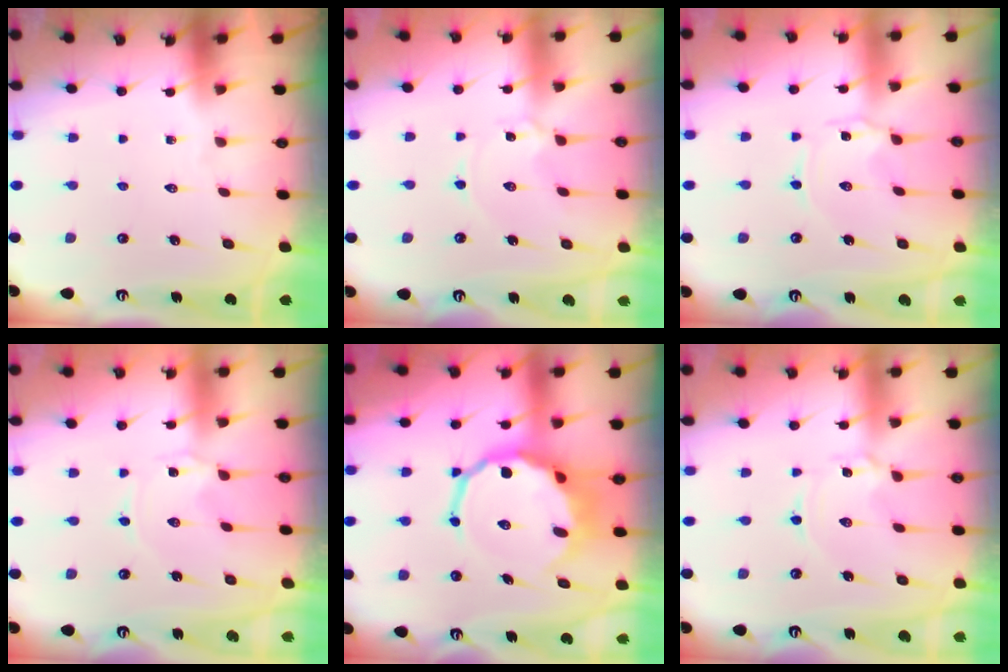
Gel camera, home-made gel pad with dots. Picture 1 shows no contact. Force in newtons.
{"total": 1.9, "press": 1.9, "slide": 0.4}
{"total": 1.3, "press": 1.3, "slide": 0.2}
{"total": 0.0}
{"total": 13.3, "press": 12.8, "slide": 3.8}
{"total": 0.9, "press": 0.9, "slide": 0.1}